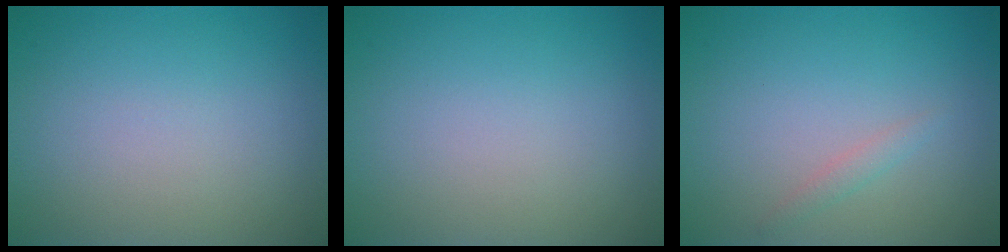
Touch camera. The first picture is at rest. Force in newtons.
{"total": 0.0}
{"total": 0.9, "press": 0.9, "slide": 0.1}